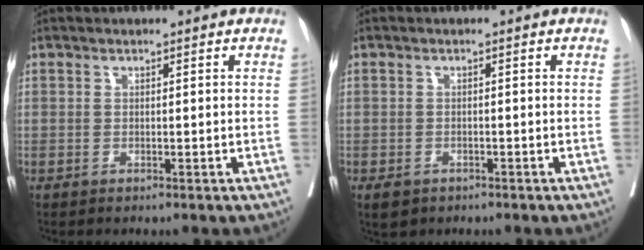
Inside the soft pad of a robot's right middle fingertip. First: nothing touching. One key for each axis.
{"total": 2.4, "fx": -1.5, "fy": 1.6, "fz": 0.9, "tx": -0.012, "ty": 0.000, "tz": -0.018}